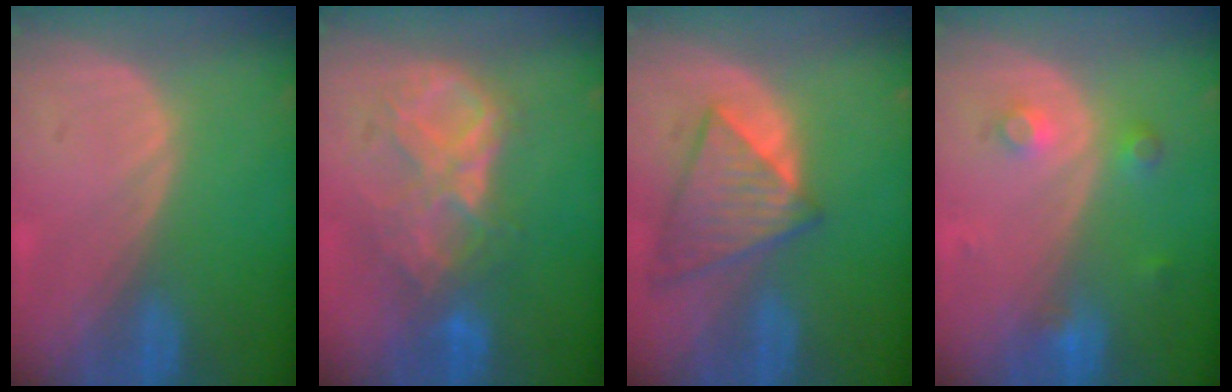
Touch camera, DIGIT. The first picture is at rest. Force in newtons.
{"total": 8.7, "press": 7.7, "slide": 4.1}
{"total": 7.7, "press": 7.1, "slide": 3.0}
{"total": 3.3, "press": 3.1, "slide": 1.1}